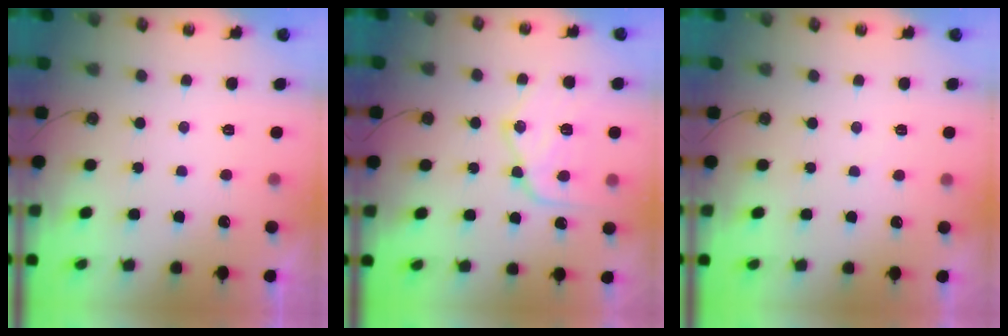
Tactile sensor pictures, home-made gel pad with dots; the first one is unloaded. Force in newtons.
{"total": 16.1, "press": 16.1, "slide": 1.3}
{"total": 2.3, "press": 2.3, "slide": 0.4}